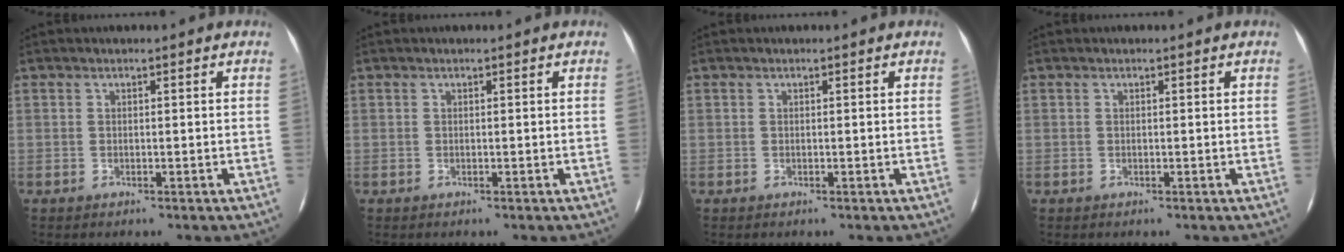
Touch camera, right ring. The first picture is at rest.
{"total": 0.0}
{"total": 0.0}
{"total": 0.0}